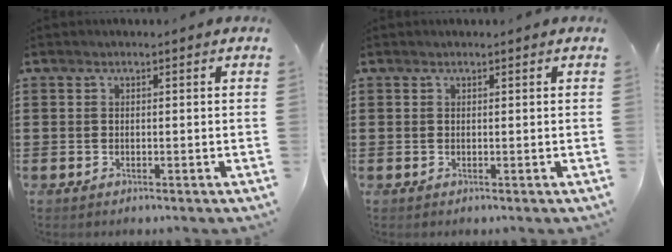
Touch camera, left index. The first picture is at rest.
{"total": 0.0}